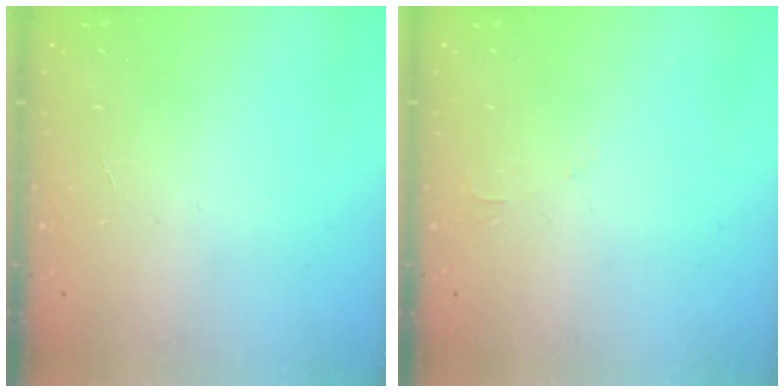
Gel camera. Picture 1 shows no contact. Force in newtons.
{"total": 2.3, "press": 2.3, "slide": 0.4}